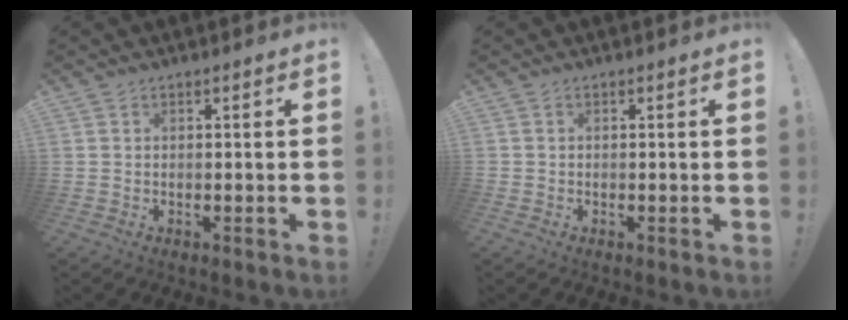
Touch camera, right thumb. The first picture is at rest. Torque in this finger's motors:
{"motor_torque": [-0.01, -0.18, 0.10, -0.14, 0.00]}